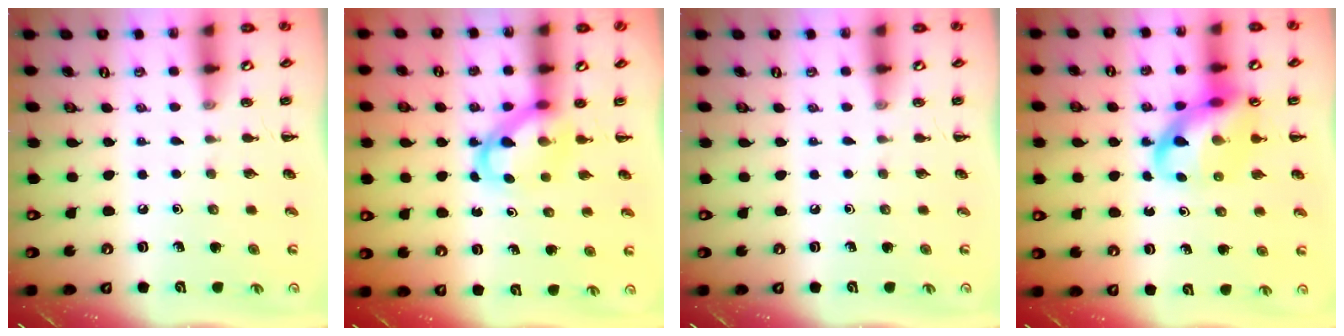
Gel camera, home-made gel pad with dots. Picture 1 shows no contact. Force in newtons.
{"total": 5.2, "press": 5.1, "slide": 1.0}
{"total": 0.0}
{"total": 13.6, "press": 13.0, "slide": 3.8}